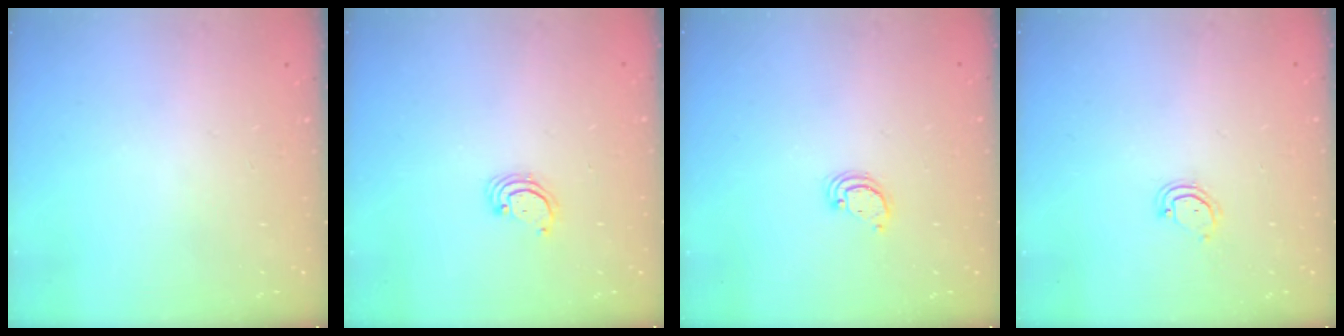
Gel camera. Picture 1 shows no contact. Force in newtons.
{"total": 2.3, "press": 2.3, "slide": 0.2}
{"total": 2.6, "press": 2.6, "slide": 0.2}
{"total": 3.6, "press": 3.6, "slide": 0.2}